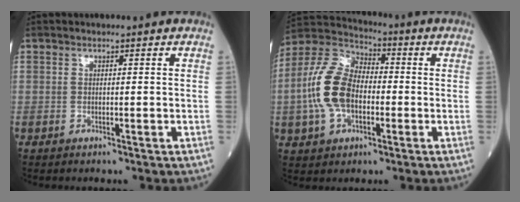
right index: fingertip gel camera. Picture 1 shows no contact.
{"total": 12.5, "force": [-1.7, 7.5, 9.8], "torque": [-0.228, 0.029, -0.034]}